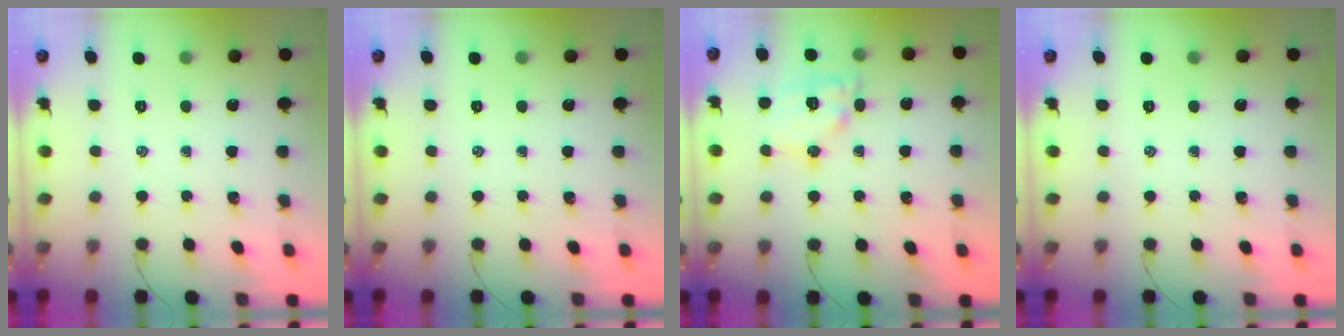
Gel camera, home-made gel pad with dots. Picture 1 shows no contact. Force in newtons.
{"total": 0.0}
{"total": 11.3, "press": 11.2, "slide": 0.9}
{"total": 0.0}